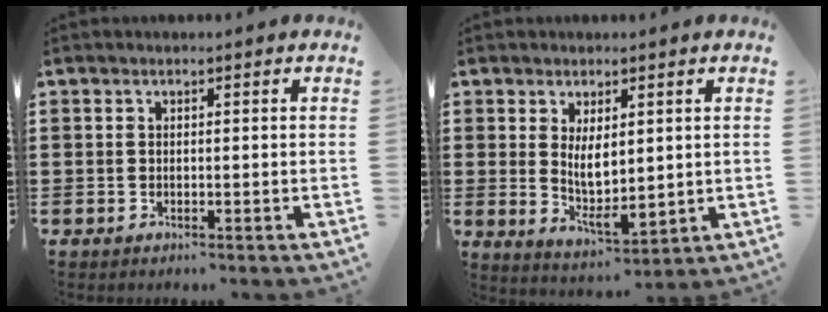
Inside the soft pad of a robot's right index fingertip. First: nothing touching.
{"total": 5.3, "force": [1.0, 2.4, 4.7], "torque": [-0.084, -0.002, 0.018]}